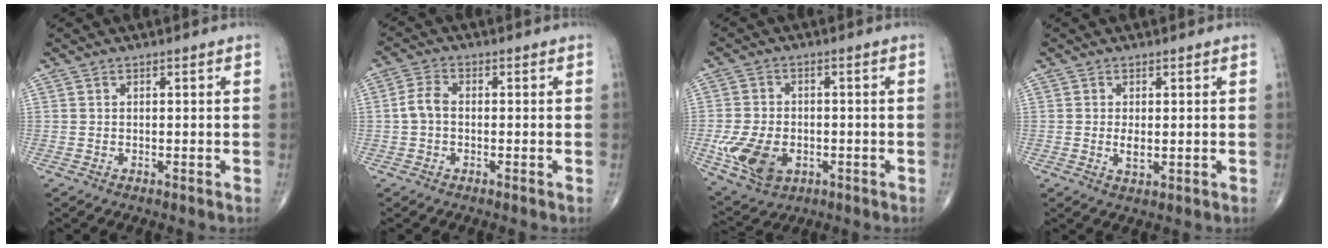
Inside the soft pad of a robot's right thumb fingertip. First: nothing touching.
{"total": 3.6, "force": [-0.4, 2.4, 2.7], "torque": [-0.055, 0.010, -0.014]}
{"total": 11.1, "force": [-2.8, 7.6, 7.6], "torque": [-0.143, 0.002, -0.039]}
{"total": 2.4, "force": [0.0, 1.1, 2.2], "torque": [-0.041, -0.006, 0.002]}